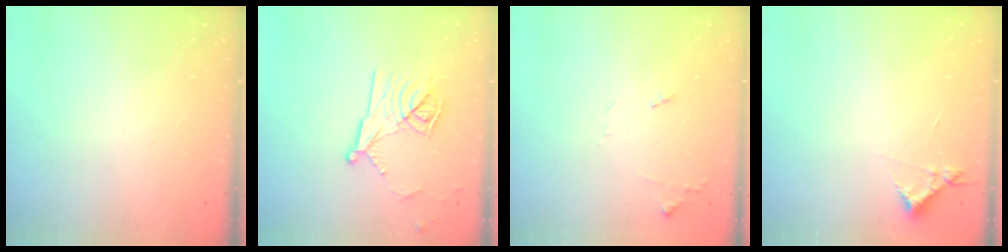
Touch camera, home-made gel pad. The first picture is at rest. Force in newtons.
{"total": 13.5, "press": 13.5, "slide": 0.2}
{"total": 6.8, "press": 6.8, "slide": 0.9}
{"total": 4.1, "press": 4.1, "slide": 0.5}